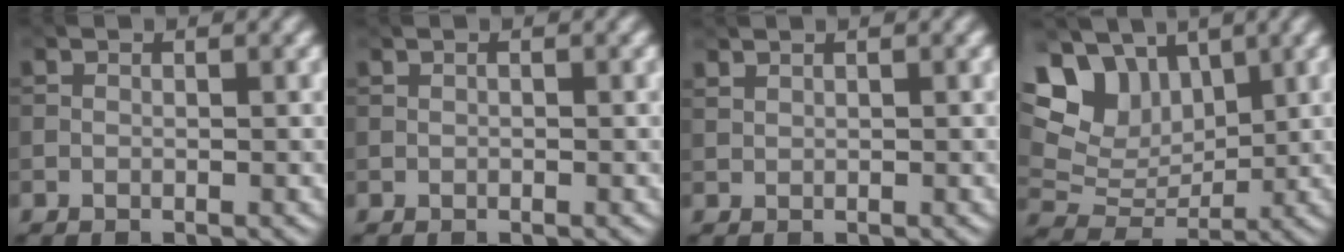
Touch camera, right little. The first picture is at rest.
{"total": 0.0}
{"total": 0.8, "force": [0.7, 0.2, 0.2], "torque": [-0.005, 0.002, 0.019]}
{"total": 9.9, "force": [4.5, 7.0, 5.3], "torque": [-0.122, 0.026, 0.074]}